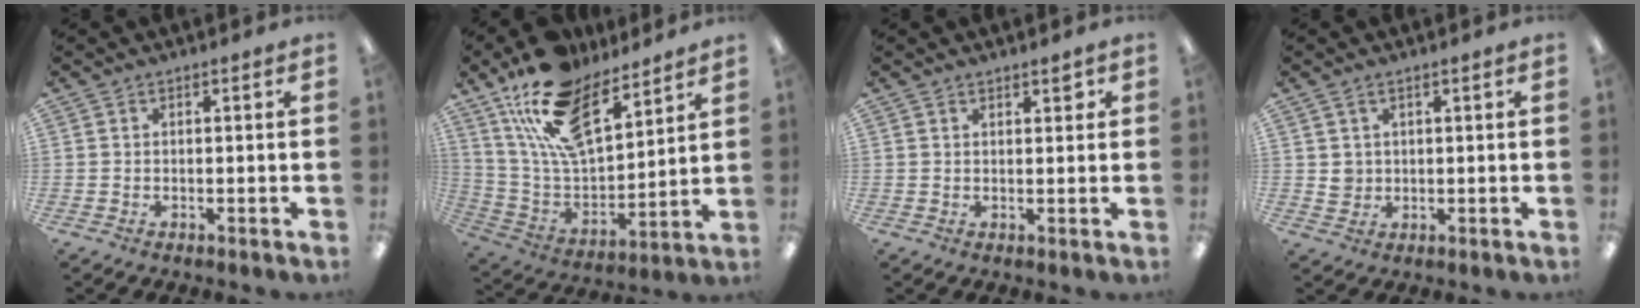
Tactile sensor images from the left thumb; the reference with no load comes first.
{"total": 20.4, "force": [14.2, 9.2, 11.4], "torque": [-0.223, -0.070, 0.260]}
{"total": 1.8, "force": [1.3, 0.7, 0.9], "torque": [-0.003, -0.006, 0.020]}
{"total": 3.3, "force": [1.4, 2.8, 0.9], "torque": [-0.017, 0.000, 0.026]}